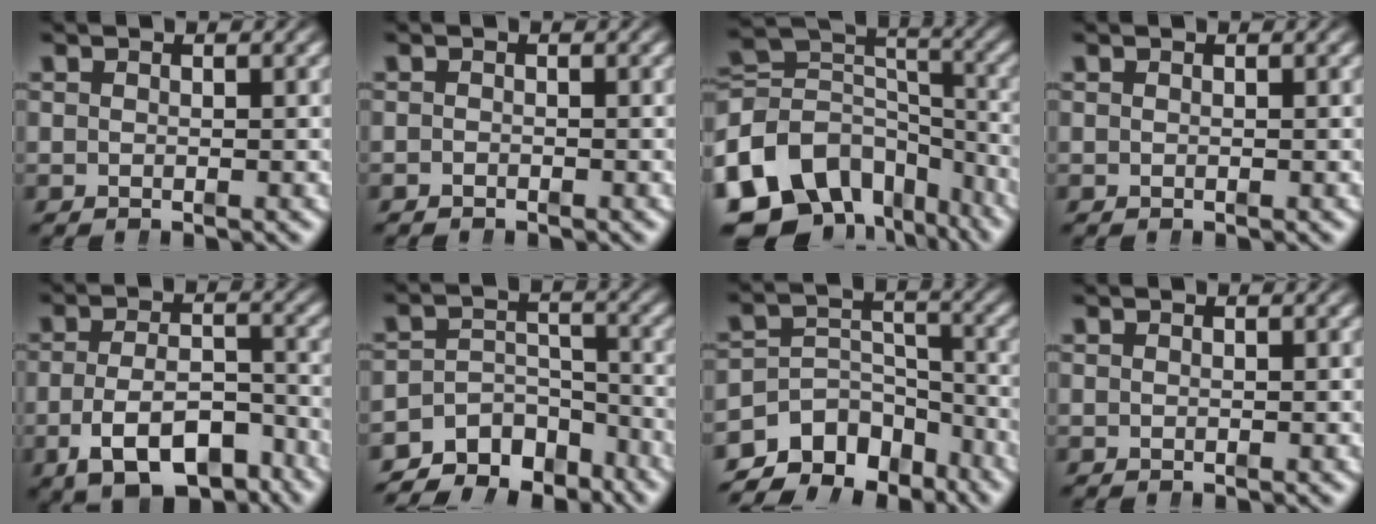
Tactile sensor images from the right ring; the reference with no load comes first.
{"total": 0.7, "force": [-0.6, -0.1, -0.1], "torque": [0.001, -0.008, -0.009]}
{"total": 13.5, "force": [-3.2, 10.5, 7.8], "torque": [-0.171, -0.047, -0.041]}
{"total": 0.0}
{"total": 7.7, "force": [-4.8, 3.9, 4.6], "torque": [-0.072, -0.028, -0.067]}
{"total": 8.7, "force": [-6.5, 4.9, 3.1], "torque": [-0.045, -0.022, -0.104]}
{"total": 10.1, "force": [-6.5, 6.6, 4.1], "torque": [-0.063, -0.029, -0.103]}
{"total": 0.0}